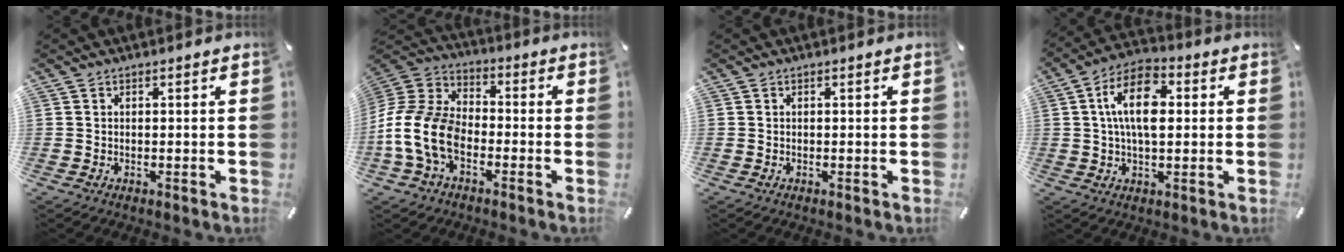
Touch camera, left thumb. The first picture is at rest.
{"total": 14.2, "force": [-5.8, 9.3, 9.0], "torque": [-0.206, 0.025, -0.110]}
{"total": 0.0}
{"total": 11.8, "force": [1.5, 6.7, 9.6], "torque": [-0.182, 0.009, 0.024]}